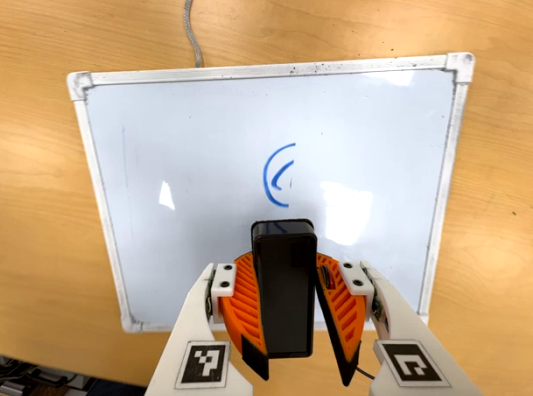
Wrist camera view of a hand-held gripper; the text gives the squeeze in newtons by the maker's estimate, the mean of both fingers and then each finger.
{"total": 10.0, "left": 10.0, "right": 10.0}